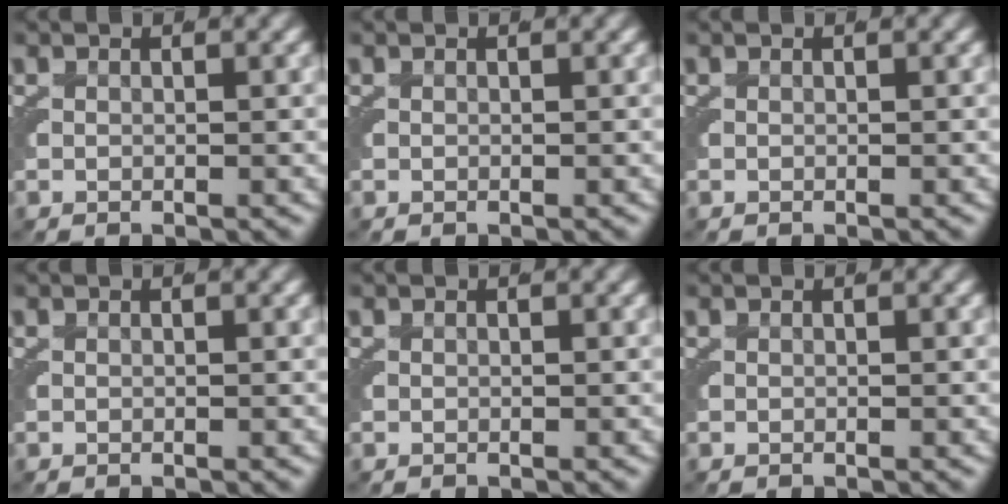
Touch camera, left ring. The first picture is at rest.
{"total": 0.0}
{"total": 0.0}
{"total": 0.0}
{"total": 0.0}
{"total": 0.0}